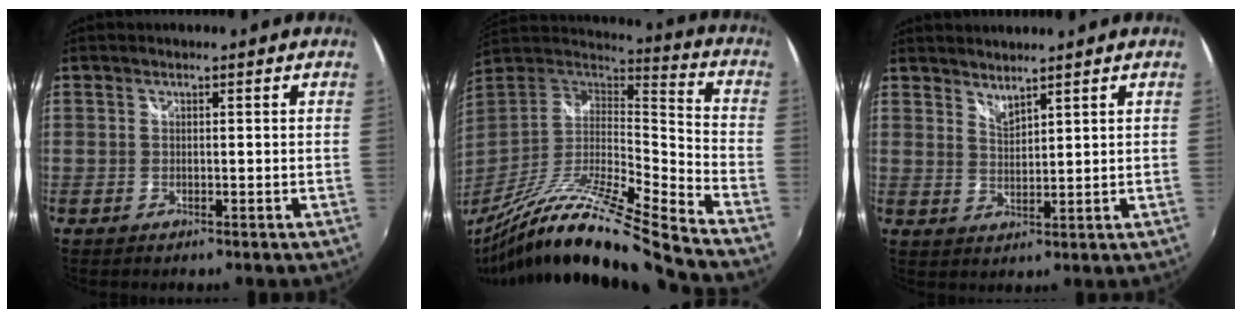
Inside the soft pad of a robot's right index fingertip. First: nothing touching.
{"total": 22.4, "force": [-17.2, 0.0, 14.4], "torque": [-0.246, -0.042, -0.306]}
{"total": 2.9, "force": [2.8, 0.2, 0.9], "torque": [-0.013, -0.004, 0.048]}